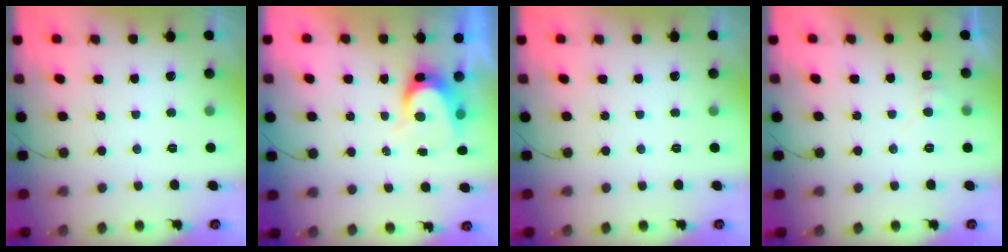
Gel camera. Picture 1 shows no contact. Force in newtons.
{"total": 7.1, "press": 7.1, "slide": 0.7}
{"total": 0.0}
{"total": 4.5, "press": 4.4, "slide": 0.5}